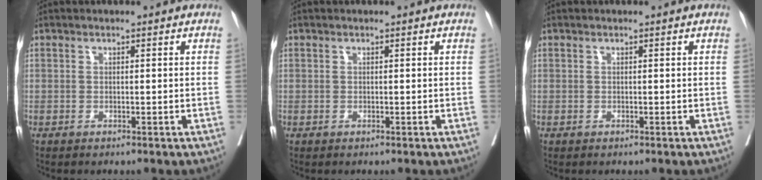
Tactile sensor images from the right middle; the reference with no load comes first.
{"total": 0.0}
{"total": 0.0}